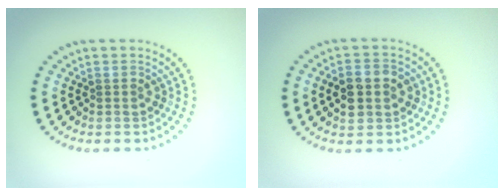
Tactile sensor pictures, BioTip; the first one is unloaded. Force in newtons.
{"total": 3.9, "press": 3.9, "slide": 0.2}